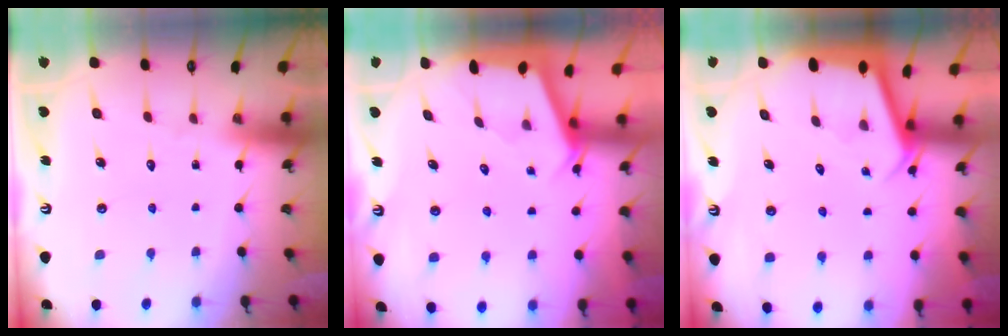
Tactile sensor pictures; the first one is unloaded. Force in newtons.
{"total": 2.2, "press": 2.1, "slide": 0.3}
{"total": 2.3, "press": 2.3, "slide": 0.1}